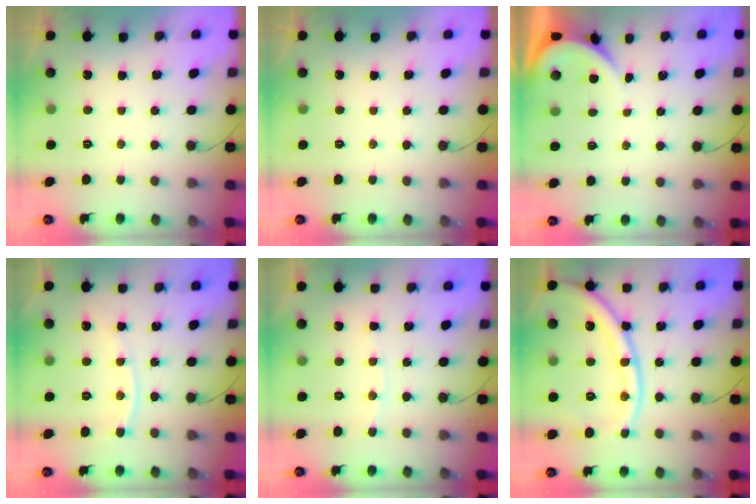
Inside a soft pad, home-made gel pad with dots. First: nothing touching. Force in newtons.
{"total": 0.0}
{"total": 2.1, "press": 2.1, "slide": 0.2}
{"total": 7.3, "press": 7.2, "slide": 0.9}
{"total": 2.9, "press": 2.8, "slide": 0.4}
{"total": 17.8, "press": 17.7, "slide": 1.8}